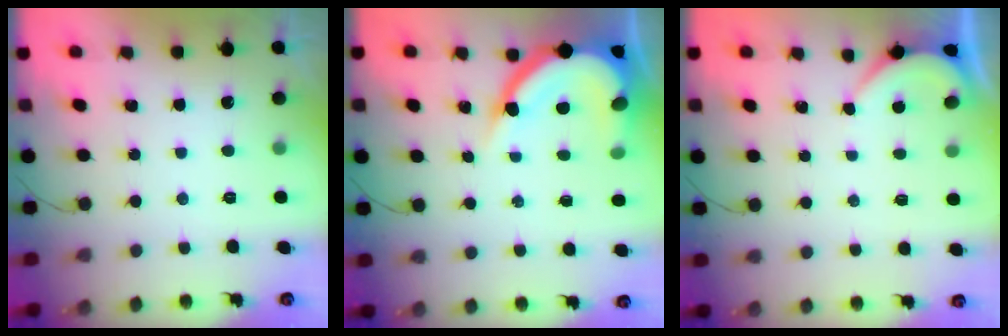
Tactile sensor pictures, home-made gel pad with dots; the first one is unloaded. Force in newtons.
{"total": 14.3, "press": 14.3, "slide": 1.3}
{"total": 2.2, "press": 2.2, "slide": 0.4}